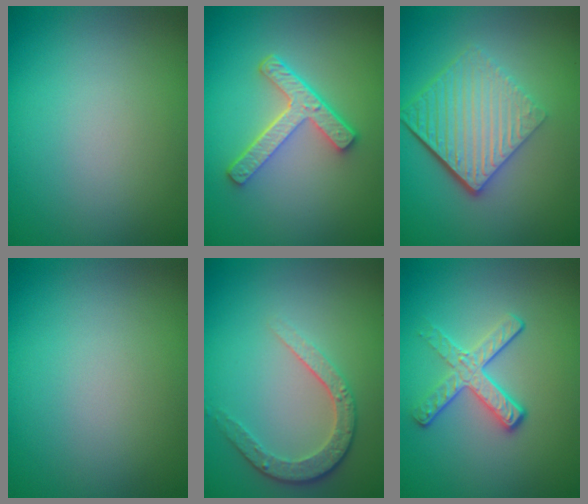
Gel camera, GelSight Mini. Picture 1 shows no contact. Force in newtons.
{"total": 4.3, "press": 3.2, "slide": 2.9}
{"total": 6.5, "press": 4.3, "slide": 4.8}
{"total": 0.0}
{"total": 3.4, "press": 2.7, "slide": 2.1}
{"total": 3.2, "press": 2.6, "slide": 1.9}